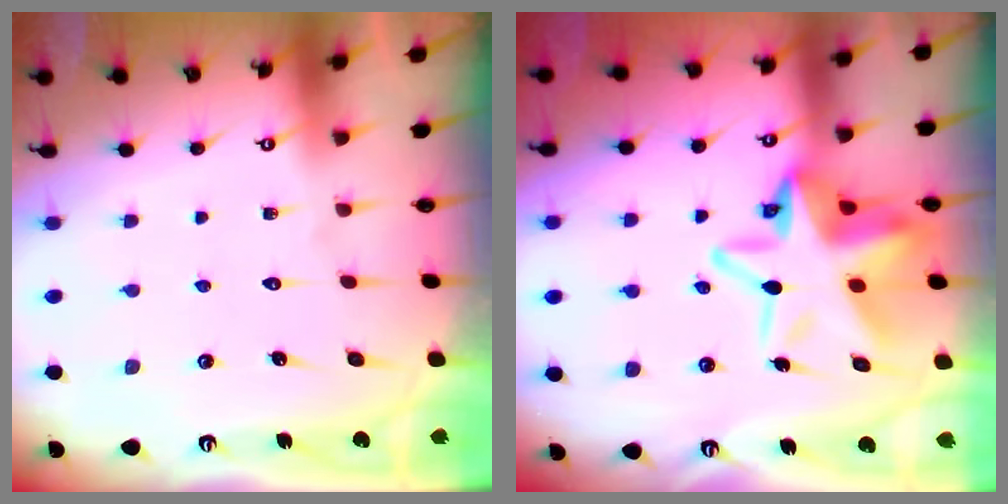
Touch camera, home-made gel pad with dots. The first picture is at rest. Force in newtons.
{"total": 14.4, "press": 14.0, "slide": 3.6}